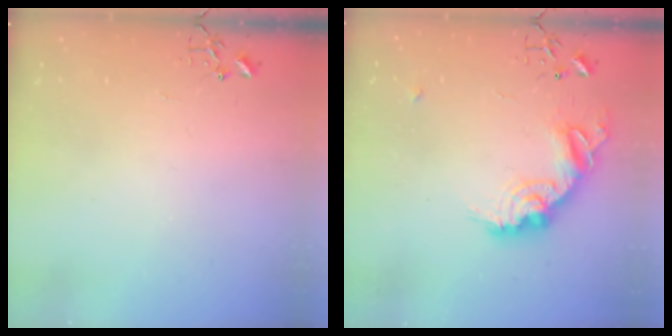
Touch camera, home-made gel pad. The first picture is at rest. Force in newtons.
{"total": 16.1, "press": 16.1, "slide": 1.0}